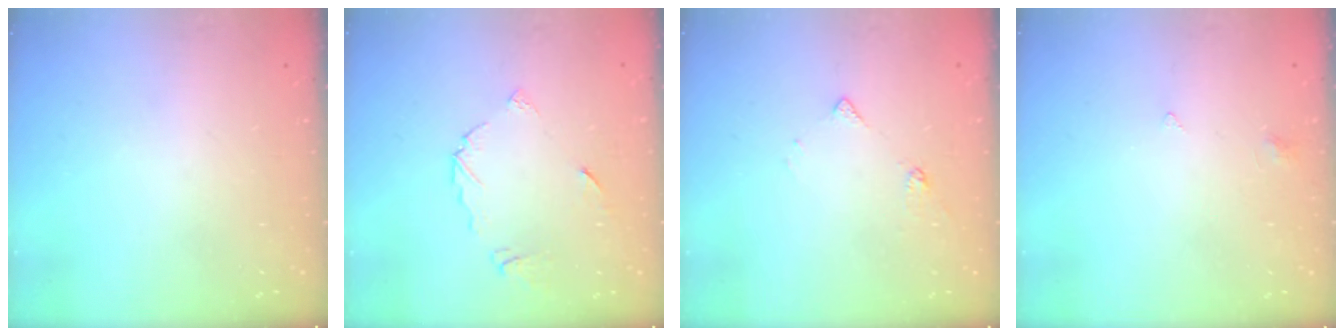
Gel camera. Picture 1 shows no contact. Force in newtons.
{"total": 5.5, "press": 5.5, "slide": 0.4}
{"total": 6.1, "press": 5.9, "slide": 1.3}
{"total": 2.5, "press": 2.4, "slide": 0.5}